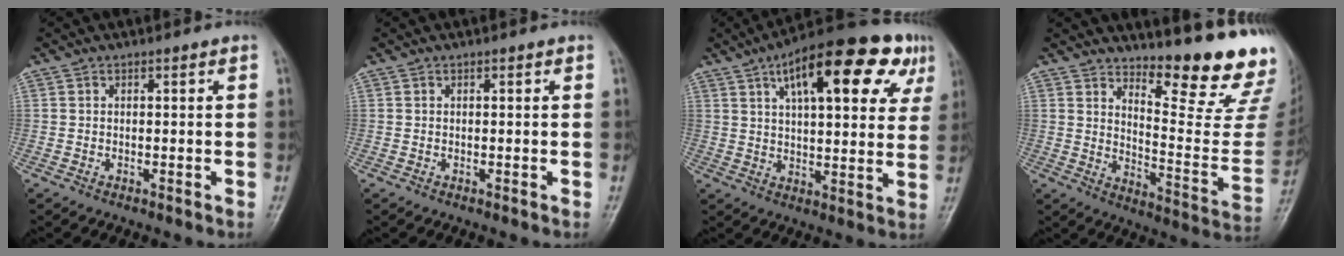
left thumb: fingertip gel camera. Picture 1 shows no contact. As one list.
[{"total": 0.0}, {"total": 23.5, "force": [10.9, 8.8, 18.9], "torque": [-0.244, 0.004, 0.152]}, {"total": 19.0, "force": [16.1, 3.0, 9.7], "torque": [-0.103, -0.173, 0.218]}]